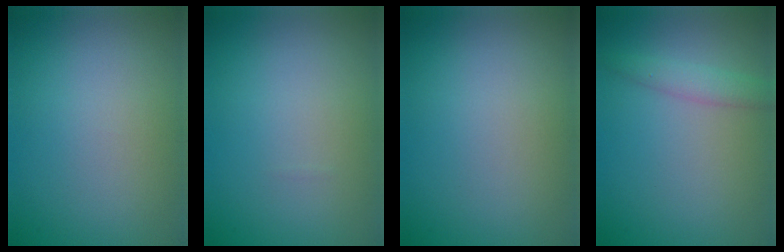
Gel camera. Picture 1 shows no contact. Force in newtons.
{"total": 0.0}
{"total": 0.0}
{"total": 1.9, "press": 1.9, "slide": 0.1}